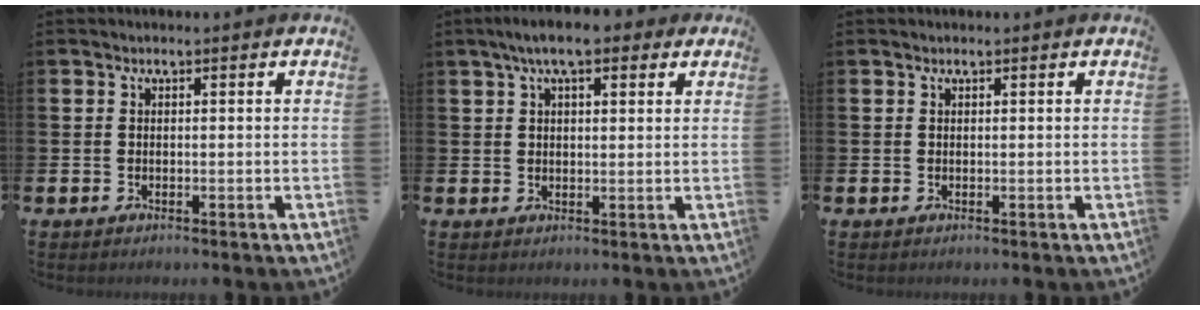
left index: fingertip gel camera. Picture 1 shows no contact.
{"total": 6.1, "force": [4.4, 2.1, 3.6], "torque": [-0.061, -0.004, 0.075]}
{"total": 0.0}